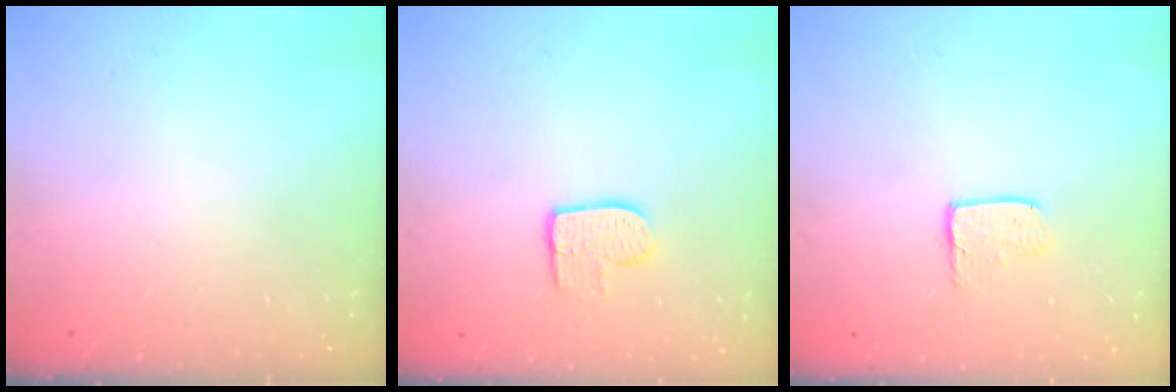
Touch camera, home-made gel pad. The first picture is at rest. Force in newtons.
{"total": 7.9, "press": 7.9, "slide": 0.5}
{"total": 4.0, "press": 4.0, "slide": 0.4}